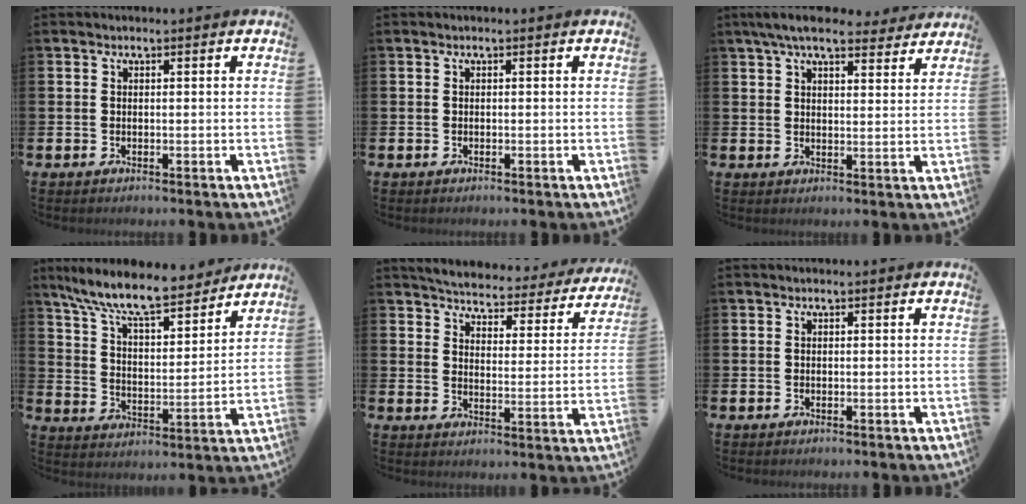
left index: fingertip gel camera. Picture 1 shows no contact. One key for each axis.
{"total": 0.0}
{"total": 6.6, "fx": 5.9, "fy": 1.4, "fz": 2.5, "tx": -0.051, "ty": -0.023, "tz": 0.105}
{"total": 10.3, "fx": 9.3, "fy": 1.7, "fz": 4.2, "tx": -0.110, "ty": -0.062, "tz": 0.159}
{"total": 4.5, "fx": 4.4, "fy": 0.6, "fz": 0.8, "tx": -0.038, "ty": -0.041, "tz": 0.071}
{"total": 0.0}